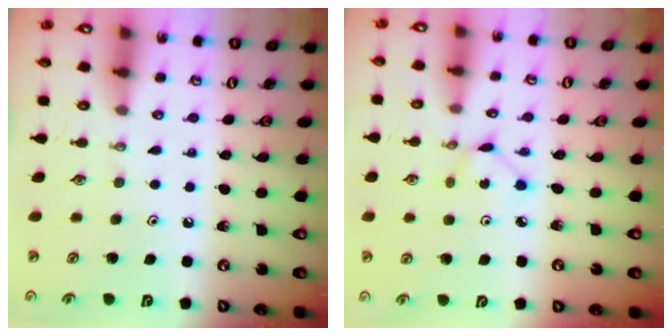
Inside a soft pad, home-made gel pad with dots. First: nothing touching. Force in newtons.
{"total": 2.3, "press": 2.3, "slide": 0.2}